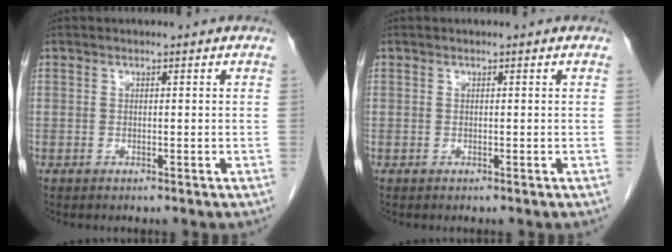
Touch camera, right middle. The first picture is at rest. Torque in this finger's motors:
{"motor_torque": [0.00, 0.00, 0.02, 0.00]}